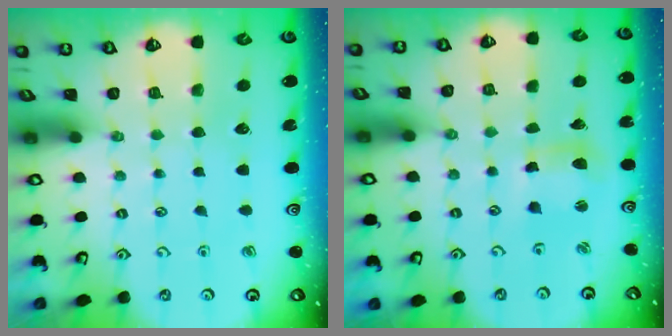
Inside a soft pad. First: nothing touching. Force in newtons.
{"total": 7.2, "press": 7.1, "slide": 1.1}